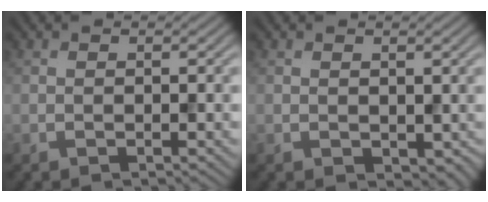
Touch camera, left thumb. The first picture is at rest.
{"total": 1.3, "force": [0.5, 0.9, 0.7], "torque": [-0.015, -0.008, 0.015]}